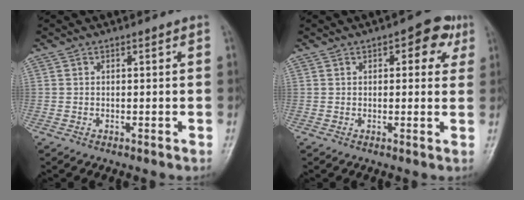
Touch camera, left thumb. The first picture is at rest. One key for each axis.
{"total": 6.2, "fx": 2.6, "fy": 3.3, "fz": 4.6, "tx": -0.023, "ty": -0.001, "tz": 0.021}